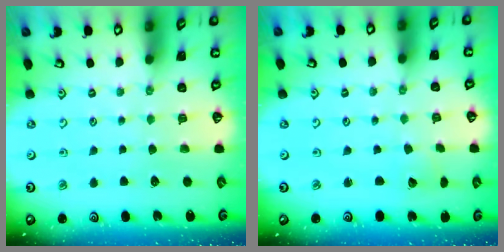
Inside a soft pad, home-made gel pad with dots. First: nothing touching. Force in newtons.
{"total": 2.1, "press": 2.1, "slide": 0.1}